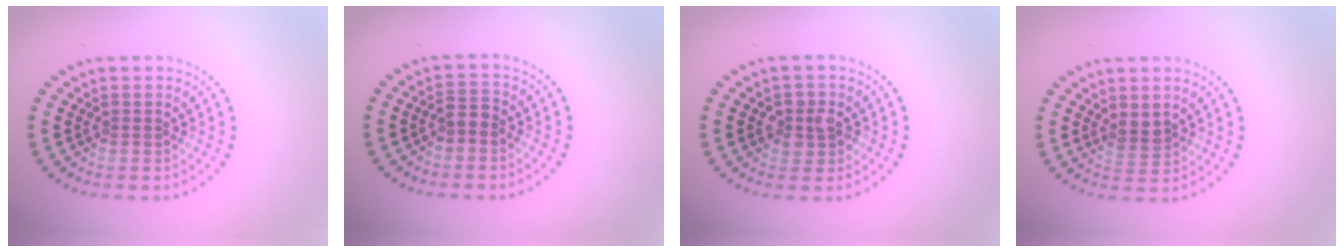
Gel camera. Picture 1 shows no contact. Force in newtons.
{"total": 1.4, "press": 1.3, "slide": 0.5}
{"total": 2.2, "press": 2.1, "slide": 0.6}
{"total": 1.6, "press": 1.3, "slide": 1.0}